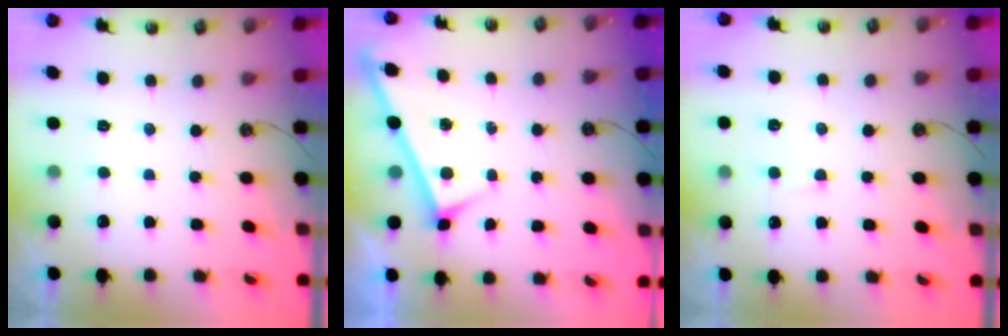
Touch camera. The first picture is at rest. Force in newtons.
{"total": 2.9, "press": 2.9, "slide": 0.3}
{"total": 0.9, "press": 0.6, "slide": 0.7}